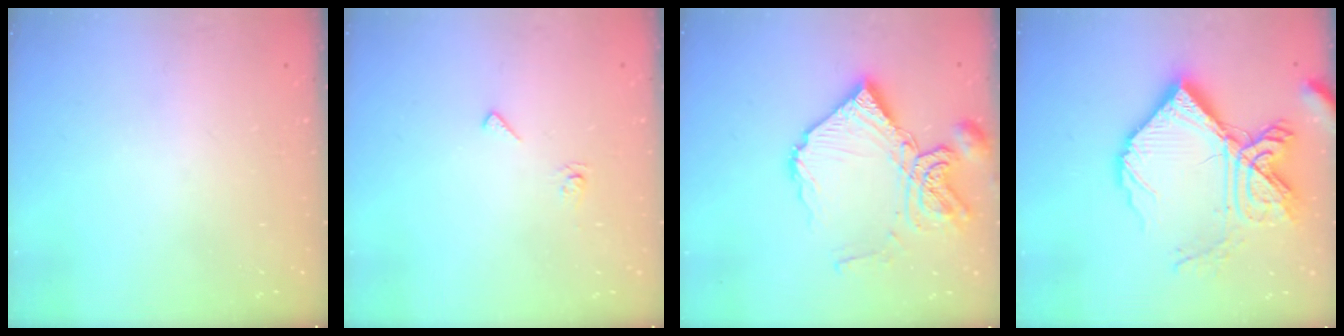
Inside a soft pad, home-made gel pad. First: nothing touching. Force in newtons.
{"total": 6.7, "press": 6.6, "slide": 0.7}
{"total": 16.7, "press": 16.6, "slide": 1.8}
{"total": 24.0, "press": 23.8, "slide": 2.9}